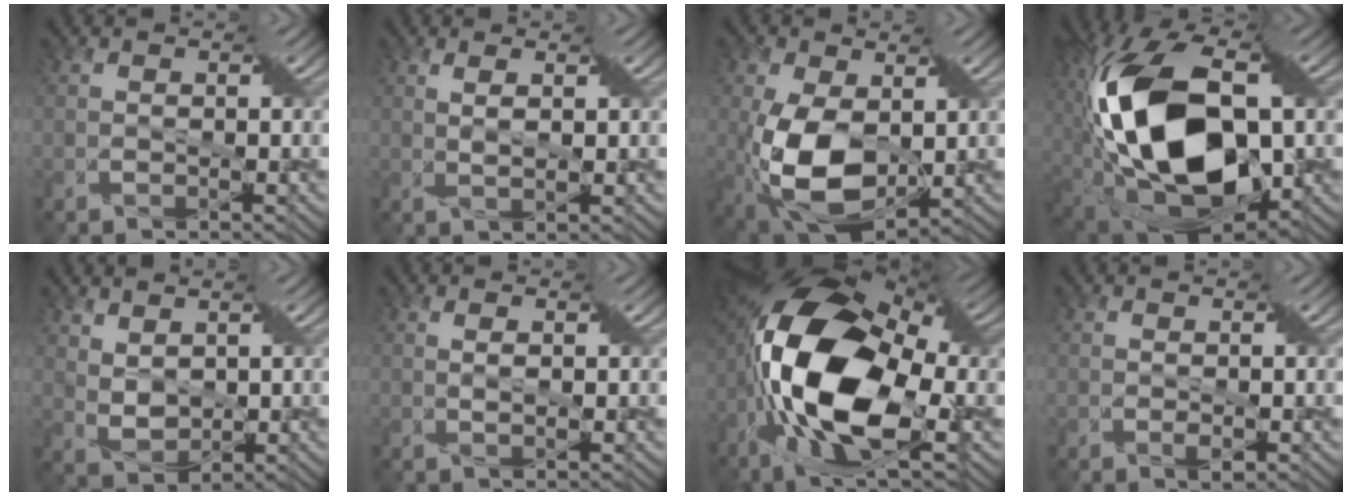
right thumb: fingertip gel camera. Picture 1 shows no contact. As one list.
[{"total": 2.7, "force": [1.1, 0.0, 2.5], "torque": [-0.049, 0.006, 0.026]}, {"total": 11.9, "force": [-0.9, 6.8, 9.7], "torque": [-0.211, -0.016, -0.013]}, {"total": 19.8, "force": [0.4, 10.9, 16.6], "torque": [-0.372, -0.007, 0.012]}, {"total": 3.8, "force": [2.2, 2.1, 2.3], "torque": [-0.068, -0.002, 0.047]}, {"total": 2.1, "force": [0.5, 0.2, 2.0], "torque": [-0.034, 0.004, 0.014]}, {"total": 17.4, "force": [-3.5, 8.3, 14.9], "torque": [-0.323, -0.009, -0.067]}, {"total": 1.2, "force": [-0.3, 0.5, 1.1], "torque": [-0.020, -0.004, -0.005]}]